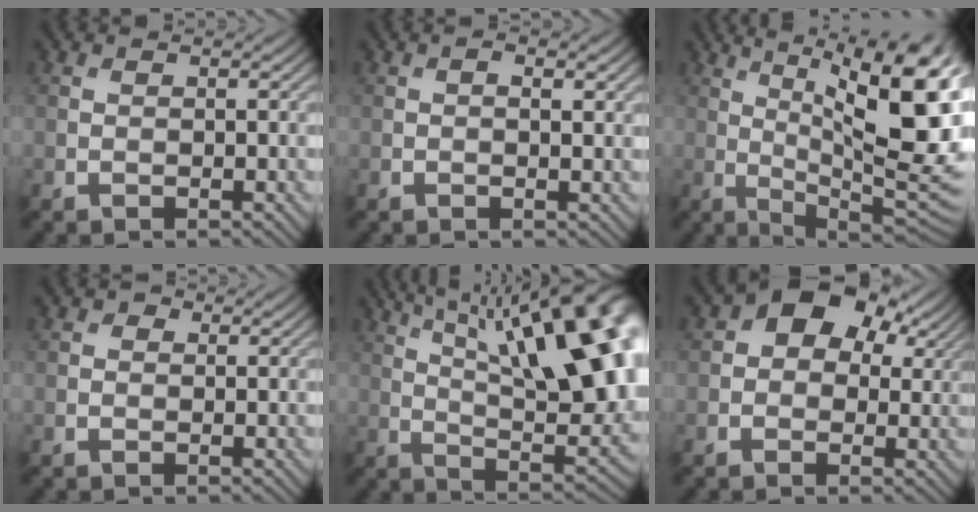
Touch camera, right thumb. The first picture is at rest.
{"total": 1.9, "force": [0.5, 0.7, 1.7], "torque": [-0.028, -0.001, 0.007]}
{"total": 17.4, "force": [5.0, 5.4, 15.8], "torque": [-0.220, 0.028, 0.084]}
{"total": 0.8, "force": [0.3, 0.7, 0.3], "torque": [-0.001, -0.004, -0.003]}
{"total": 20.7, "force": [7.7, 7.9, 17.5], "torque": [-0.255, 0.047, 0.119]}
{"total": 8.7, "force": [3.2, 5.8, 5.7], "torque": [-0.084, 0.006, 0.044]}